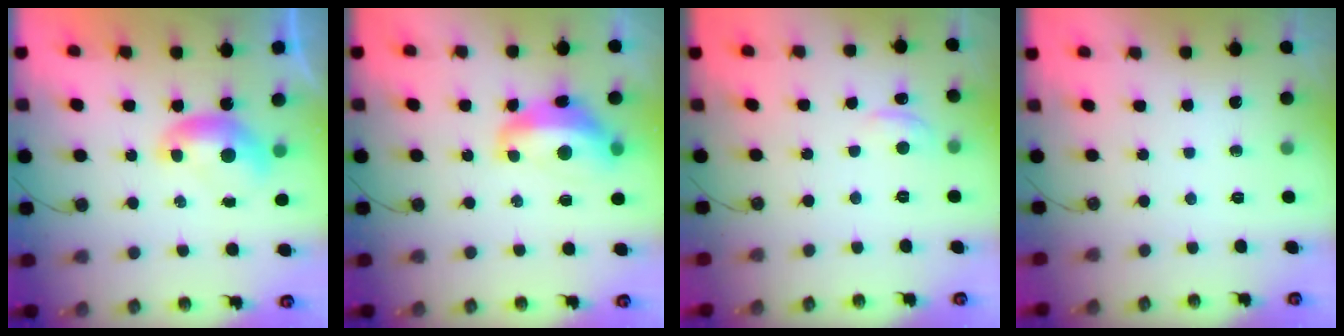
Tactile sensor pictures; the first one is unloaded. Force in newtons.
{"total": 6.3, "press": 6.2, "slide": 1.2}
{"total": 0.8, "press": 0.4, "slide": 0.7}
{"total": 0.0}